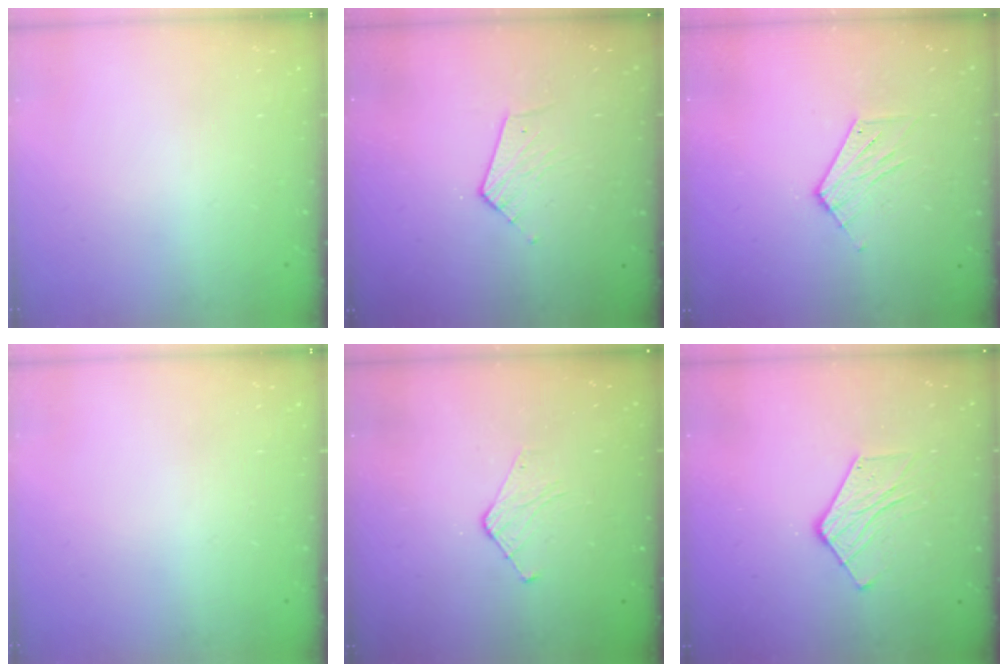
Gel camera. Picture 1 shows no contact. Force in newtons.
{"total": 4.6, "press": 4.6, "slide": 0.4}
{"total": 6.1, "press": 6.1, "slide": 0.3}
{"total": 0.0}
{"total": 3.7, "press": 3.7, "slide": 0.3}
{"total": 7.9, "press": 7.9, "slide": 0.6}